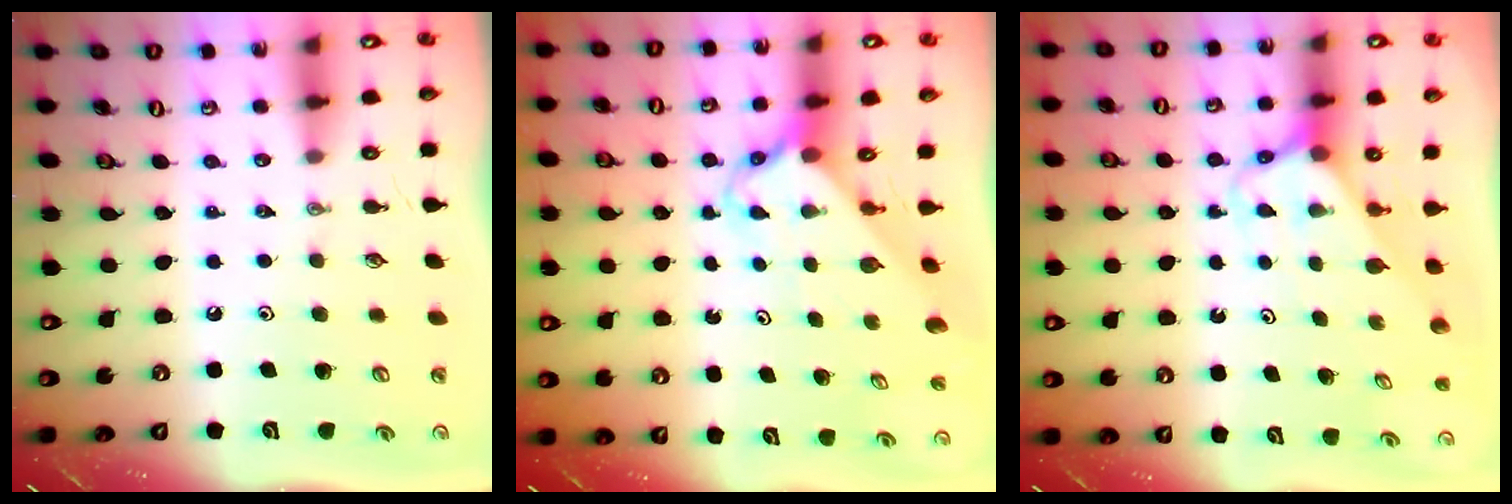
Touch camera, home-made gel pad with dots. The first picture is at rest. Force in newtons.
{"total": 2.5, "press": 2.5, "slide": 0.2}
{"total": 2.8, "press": 2.8, "slide": 0.3}